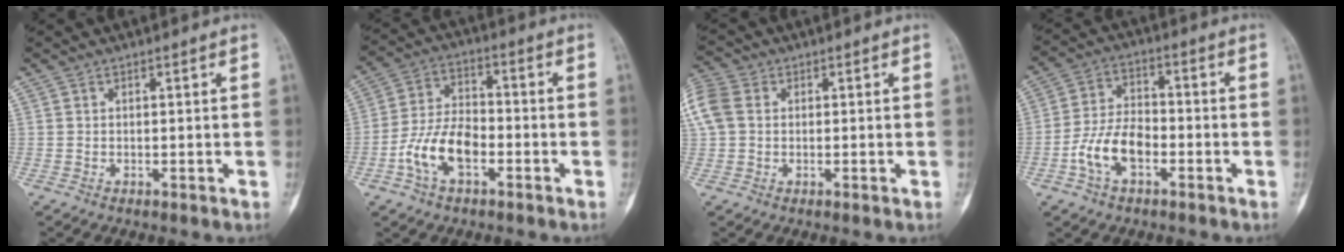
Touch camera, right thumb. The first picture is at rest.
{"total": 10.6, "force": [-4.0, 5.8, 7.9], "torque": [-0.150, 0.031, -0.077]}
{"total": 7.4, "force": [1.1, 5.7, 4.7], "torque": [-0.125, 0.022, 0.020]}
{"total": 9.4, "force": [-3.5, 5.4, 6.9], "torque": [-0.131, 0.030, -0.070]}